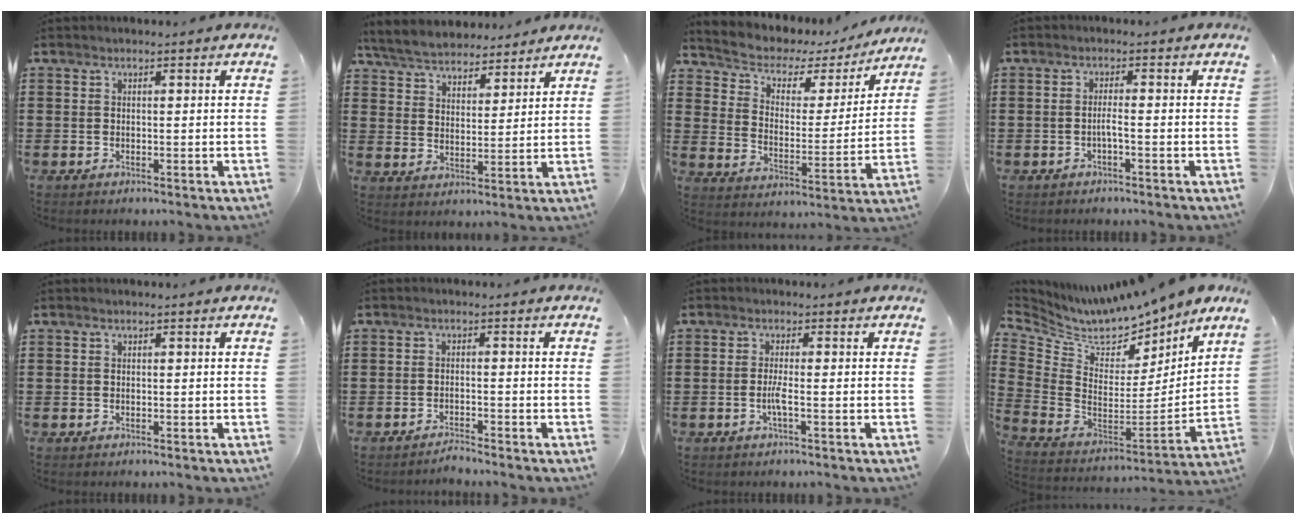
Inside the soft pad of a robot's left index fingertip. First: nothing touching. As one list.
[{"total": 5.4, "force": [5.2, 1.2, 0.8], "torque": [-0.041, -0.022, 0.093]}, {"total": 4.2, "force": [3.2, 2.4, 1.2], "torque": [-0.048, -0.025, 0.046]}, {"total": 1.7, "force": [-0.8, -0.1, 1.5], "torque": [-0.028, -0.002, -0.014]}, {"total": 0.0}, {"total": 1.5, "force": [-1.5, -0.1, 0.4], "torque": [-0.010, 0.003, -0.029]}, {"total": 2.3, "force": [-0.7, 0.0, 2.2], "torque": [-0.049, -0.004, -0.016]}, {"total": 8.7, "force": [8.3, 1.9, 1.7], "torque": [-0.084, -0.071, 0.144]}]